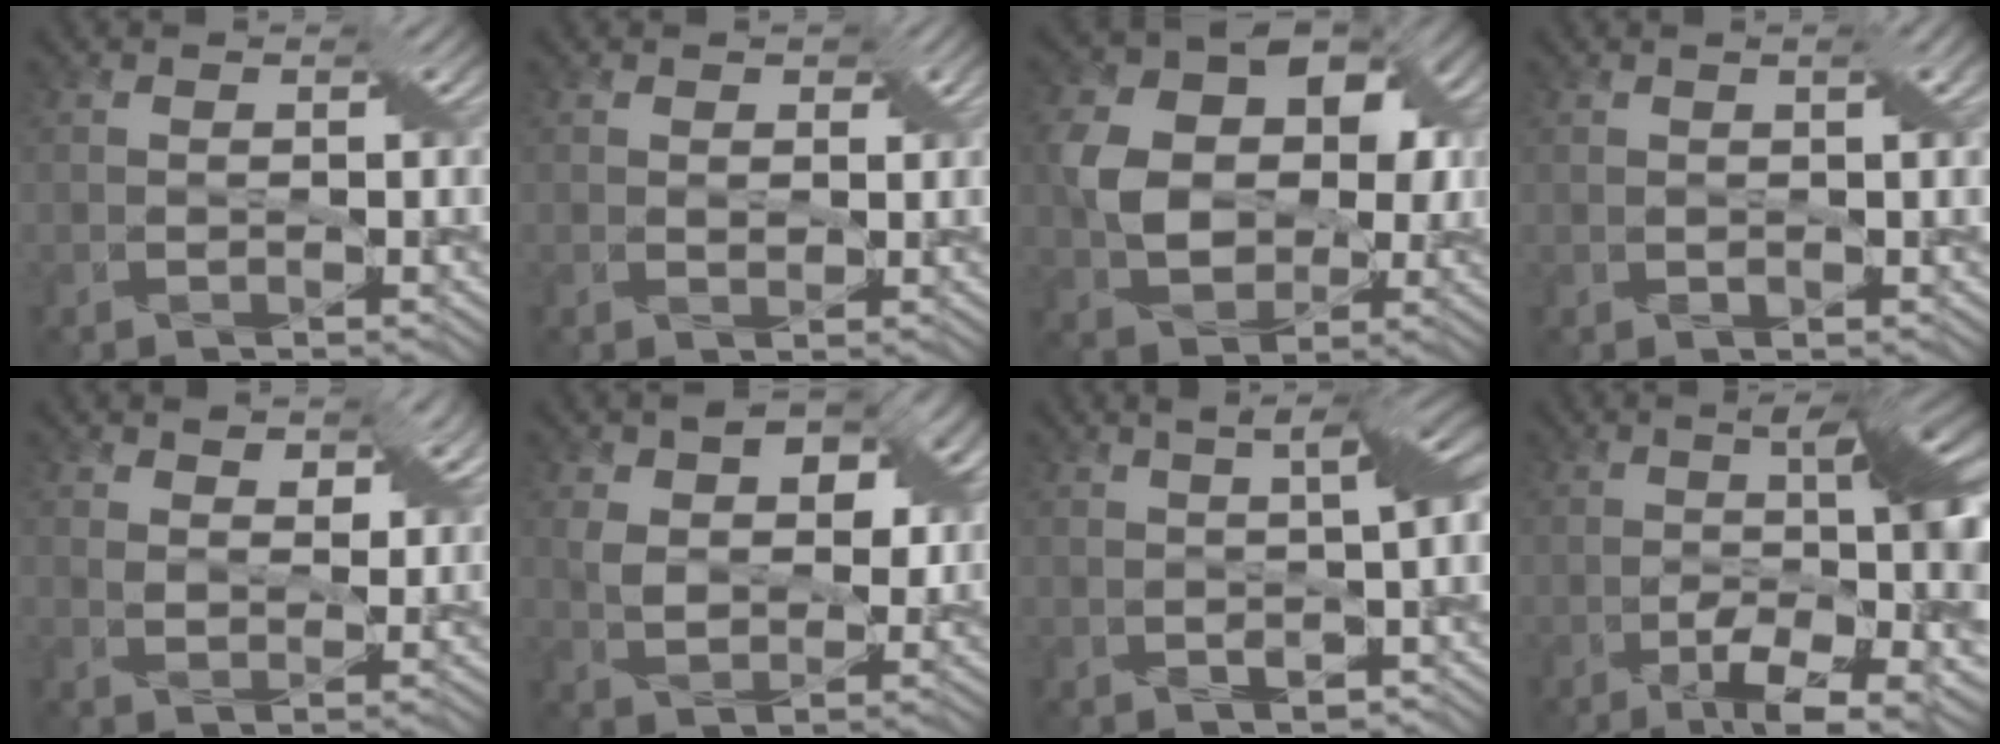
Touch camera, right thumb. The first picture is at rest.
{"total": 1.5, "force": [0.8, 1.0, 0.8], "torque": [-0.019, -0.003, 0.015]}
{"total": 11.7, "force": [1.4, 8.8, 7.6], "torque": [-0.152, 0.003, 0.025]}
{"total": 2.5, "force": [0.7, 0.5, 2.4], "torque": [-0.043, 0.006, 0.013]}
{"total": 6.2, "force": [3.6, 3.4, 3.7], "torque": [-0.073, 0.001, 0.060]}
{"total": 10.0, "force": [3.4, 6.4, 6.9], "torque": [-0.126, 0.003, 0.059]}
{"total": 7.0, "force": [1.0, 1.6, 6.7], "torque": [-0.097, 0.014, 0.015]}
{"total": 14.2, "force": [-3.1, 3.7, 13.4], "torque": [-0.192, 0.003, -0.043]}